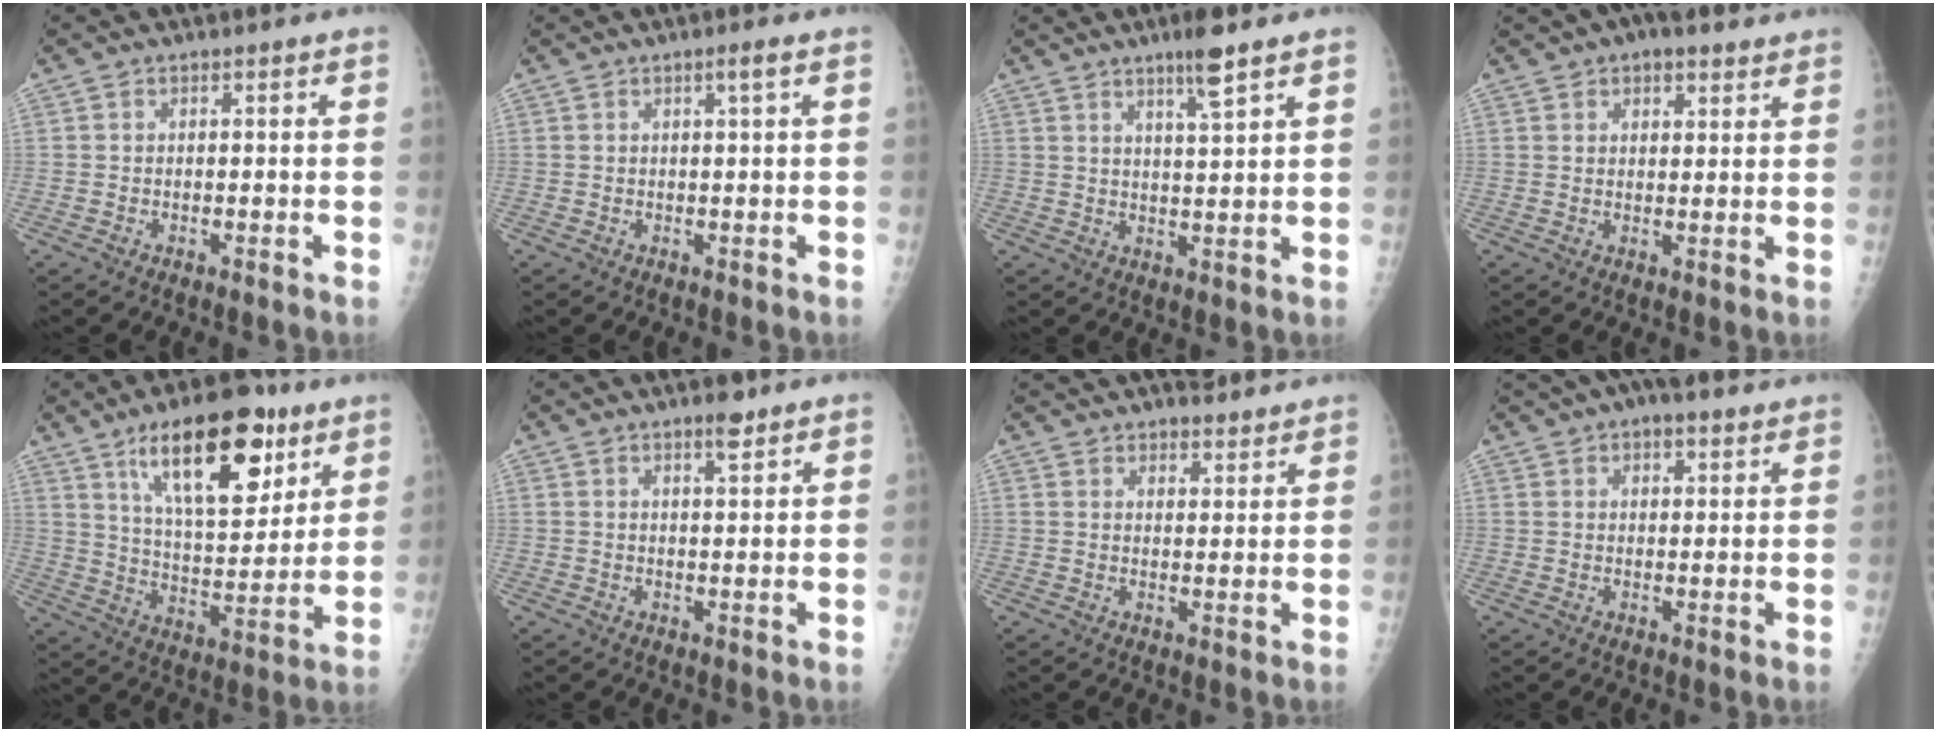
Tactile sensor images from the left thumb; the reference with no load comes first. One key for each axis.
{"total": 1.6, "fx": 0.7, "fy": -0.3, "fz": 1.4, "tx": -0.027, "ty": -0.003, "tz": 0.012}
{"total": 5.8, "fx": 3.9, "fy": 0.3, "fz": 4.3, "tx": -0.071, "ty": -0.025, "tz": 0.068}
{"total": 7.8, "fx": 5.0, "fy": 3.9, "fz": 4.5, "tx": -0.049, "ty": -0.003, "tz": 0.077}
{"total": 20.7, "fx": 11.6, "fy": 8.5, "fz": 14.9, "tx": -0.190, "ty": -0.053, "tz": 0.194}
{"total": 3.5, "fx": 2.5, "fy": 0.9, "fz": 2.2, "tx": -0.028, "ty": -0.017, "tz": 0.038}
{"total": 9.7, "fx": 8.1, "fy": 3.2, "fz": 4.2, "tx": -0.031, "ty": -0.017, "tz": 0.119}
{"total": 10.2, "fx": 6.8, "fy": 4.6, "fz": 6.0, "tx": -0.072, "ty": 0.001, "tz": 0.106}